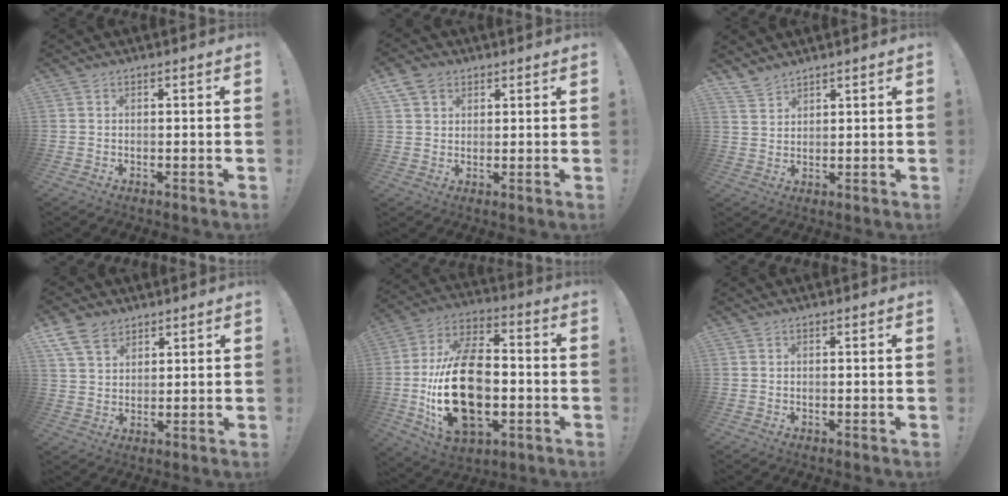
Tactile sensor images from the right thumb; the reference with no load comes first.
{"total": 6.2, "force": [3.0, 4.6, 2.7], "torque": [-0.045, -0.003, 0.061]}
{"total": 4.0, "force": [3.7, 1.3, 1.0], "torque": [-0.020, -0.024, 0.072]}
{"total": 8.9, "force": [5.7, 5.7, 3.7], "torque": [-0.075, -0.021, 0.116]}
{"total": 26.3, "force": [-4.2, 15.7, 20.7], "torque": [-0.411, 0.028, -0.062]}
{"total": 0.0}